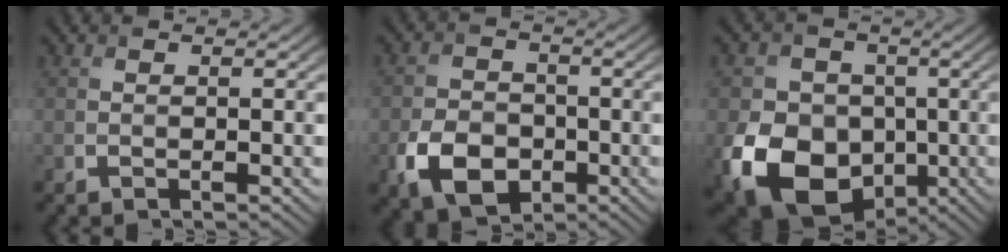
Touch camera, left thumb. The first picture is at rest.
{"total": 7.0, "force": [-2.9, 4.9, 4.1], "torque": [-0.089, -0.012, -0.057]}
{"total": 14.9, "force": [-4.4, 11.7, 8.1], "torque": [-0.165, -0.045, -0.090]}